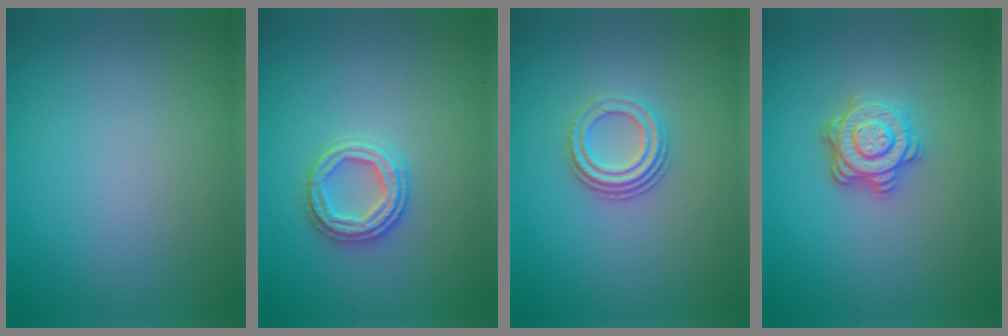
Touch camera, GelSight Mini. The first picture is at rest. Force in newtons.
{"total": 2.7, "press": 2.7, "slide": 0.3}
{"total": 3.0, "press": 2.2, "slide": 2.0}
{"total": 4.0, "press": 3.2, "slide": 2.5}